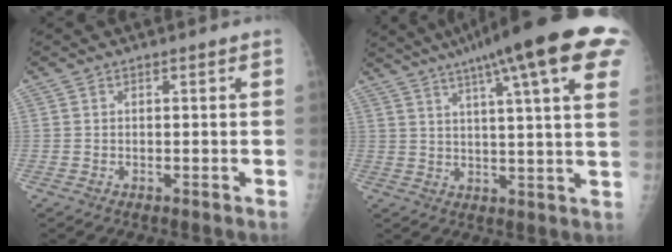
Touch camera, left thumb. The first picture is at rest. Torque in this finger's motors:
{"motor_torque": [4.10, -0.91, 1.95, -0.79, 0.39]}